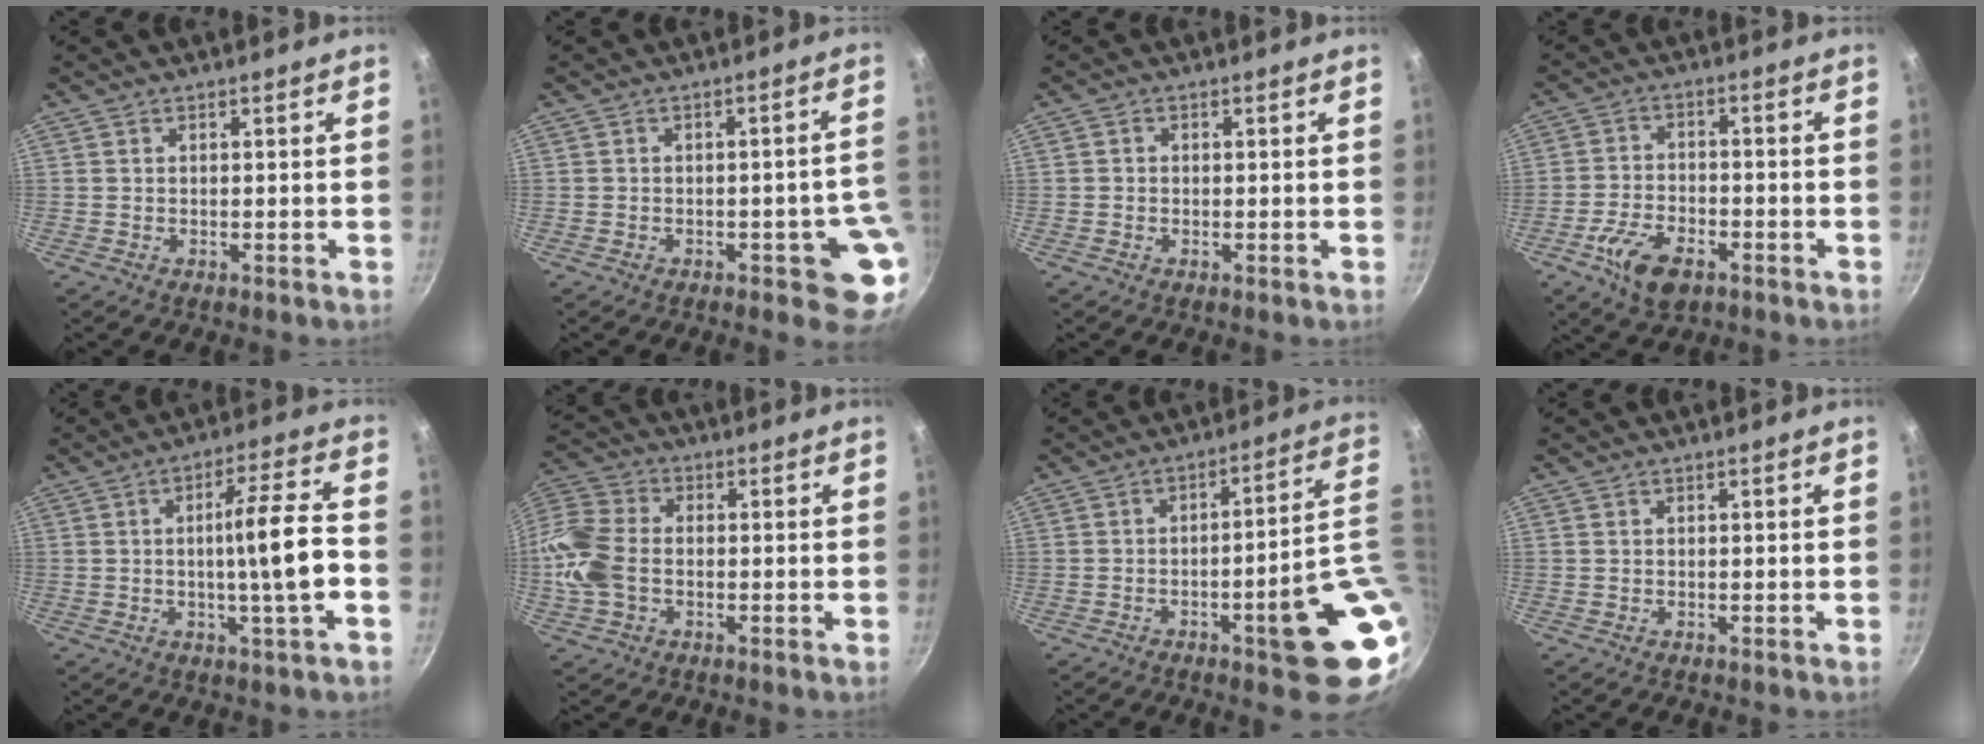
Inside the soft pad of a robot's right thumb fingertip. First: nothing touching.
{"total": 8.1, "force": [-2.4, 3.4, 6.9], "torque": [-0.029, 0.025, -0.024]}
{"total": 0.7, "force": [-0.2, 0.6, 0.2], "torque": [-0.005, 0.003, -0.004]}
{"total": 9.4, "force": [-4.8, 4.9, 6.4], "torque": [-0.119, 0.022, -0.087]}
{"total": 10.6, "force": [-1.9, 0.4, 10.4], "torque": [-0.162, 0.023, -0.029]}
{"total": 12.7, "force": [-1.8, 9.1, 8.7], "torque": [-0.177, 0.022, -0.053]}
{"total": 16.7, "force": [-2.8, 3.8, 16.1], "torque": [-0.171, 0.021, -0.027]}
{"total": 0.0}